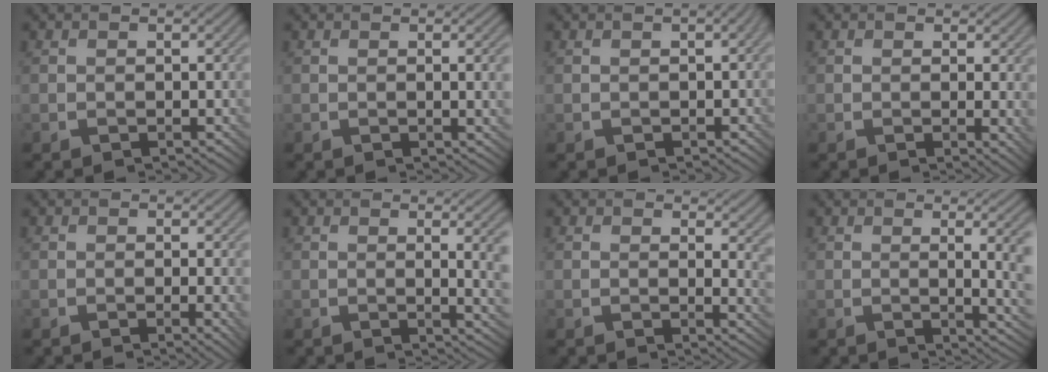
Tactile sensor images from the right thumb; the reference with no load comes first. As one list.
[{"total": 2.6, "force": [0.1, 0.4, 2.6], "torque": [-0.038, 0.004, 0.001]}, {"total": 1.3, "force": [0.1, 0.3, 1.3], "torque": [-0.015, 0.005, 0.001]}, {"total": 2.4, "force": [0.1, 0.4, 2.3], "torque": [-0.038, -0.004, 0.000]}, {"total": 2.1, "force": [-0.2, 0.3, 2.1], "torque": [-0.036, -0.003, -0.005]}, {"total": 5.2, "force": [0.7, 1.1, 5.0], "torque": [-0.073, 0.003, 0.010]}, {"total": 4.2, "force": [1.7, 1.4, 3.6], "torque": [-0.051, -0.004, 0.027]}, {"total": 6.5, "force": [0.6, 1.5, 6.3], "torque": [-0.078, 0.005, 0.005]}]